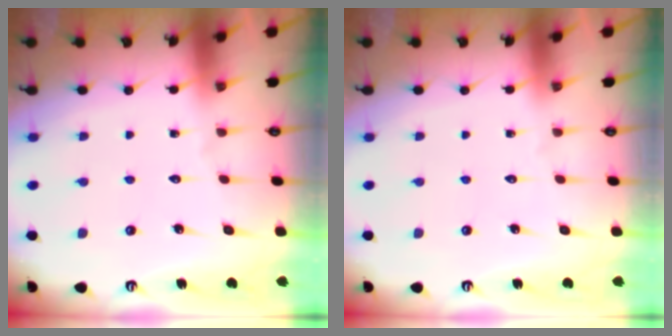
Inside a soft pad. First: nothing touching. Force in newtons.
{"total": 0.0}